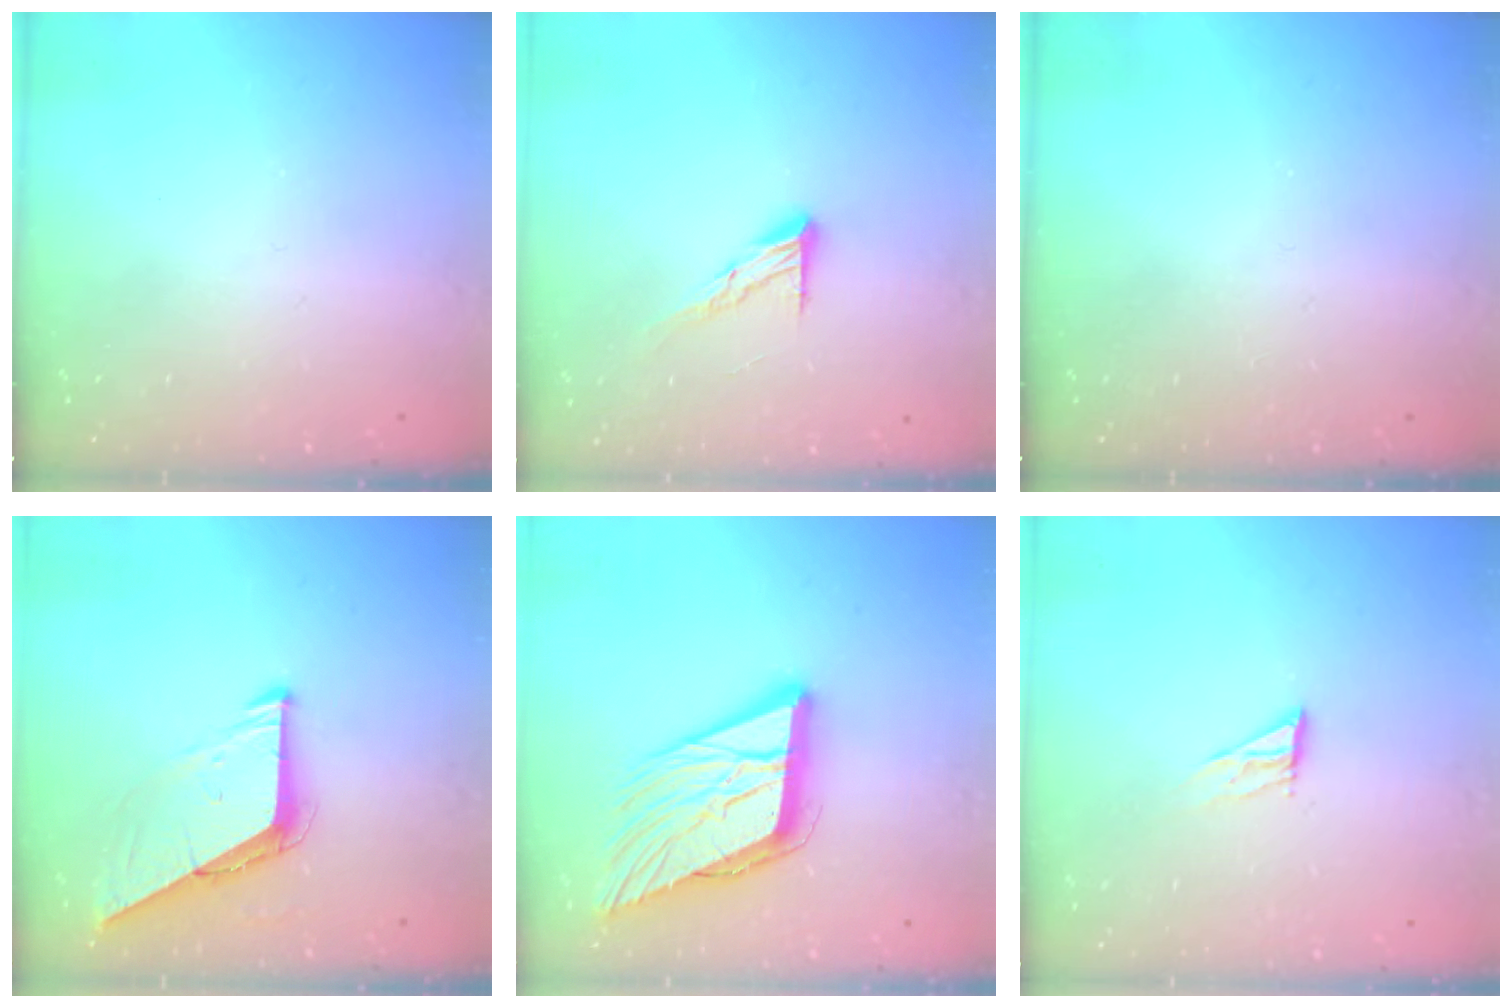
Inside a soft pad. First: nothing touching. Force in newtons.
{"total": 8.7, "press": 8.7, "slide": 0.7}
{"total": 0.0}
{"total": 7.1, "press": 7.1, "slide": 0.5}
{"total": 17.4, "press": 16.8, "slide": 4.4}
{"total": 7.6, "press": 7.6, "slide": 0.3}